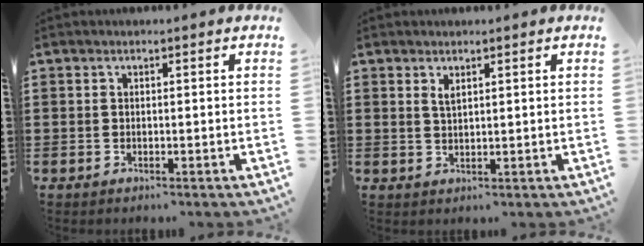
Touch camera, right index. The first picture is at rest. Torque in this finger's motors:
{"motor_torque": [0.11, -0.09, 0.03, 0.05]}